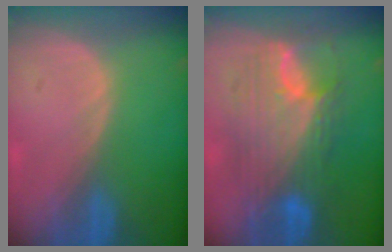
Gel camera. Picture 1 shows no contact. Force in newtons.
{"total": 11.3, "press": 11.3, "slide": 1.2}